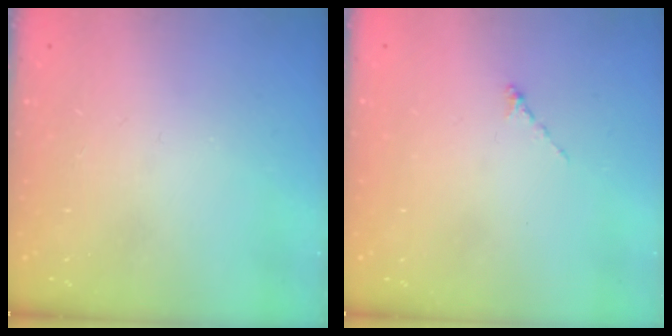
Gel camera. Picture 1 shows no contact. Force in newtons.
{"total": 0.0}